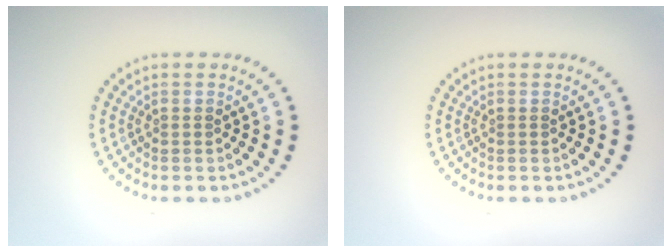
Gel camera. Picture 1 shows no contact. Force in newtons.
{"total": 0.0}